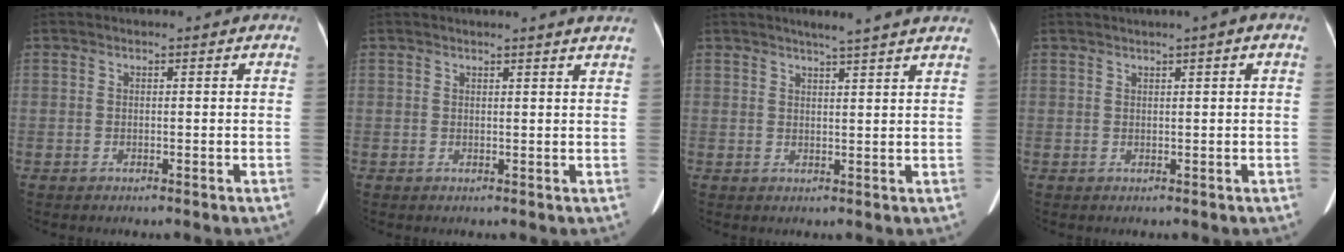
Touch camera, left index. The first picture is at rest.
{"total": 3.9, "force": [3.5, -0.7, 1.5], "torque": [-0.021, 0.000, 0.025]}
{"total": 7.5, "force": [6.4, -0.6, 3.8], "torque": [-0.053, 0.010, 0.066]}
{"total": 2.0, "force": [0.9, -0.1, 1.8], "torque": [-0.032, 0.009, 0.015]}